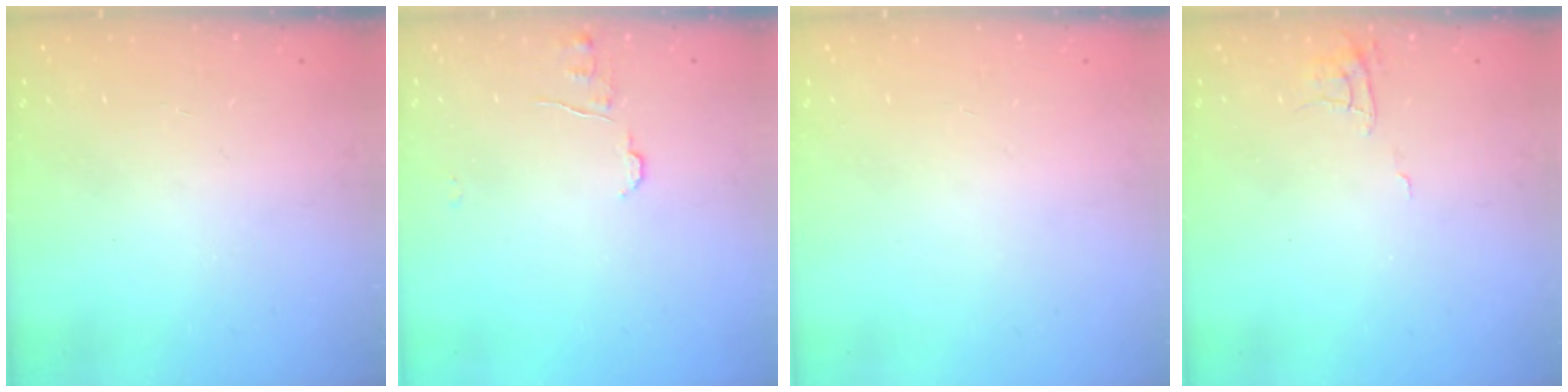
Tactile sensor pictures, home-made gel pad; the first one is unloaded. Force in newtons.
{"total": 6.8, "press": 6.8, "slide": 0.6}
{"total": 0.0}
{"total": 5.0, "press": 5.0, "slide": 0.4}